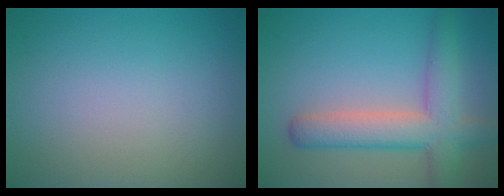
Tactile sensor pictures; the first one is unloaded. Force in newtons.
{"total": 5.7, "press": 5.7, "slide": 0.3}